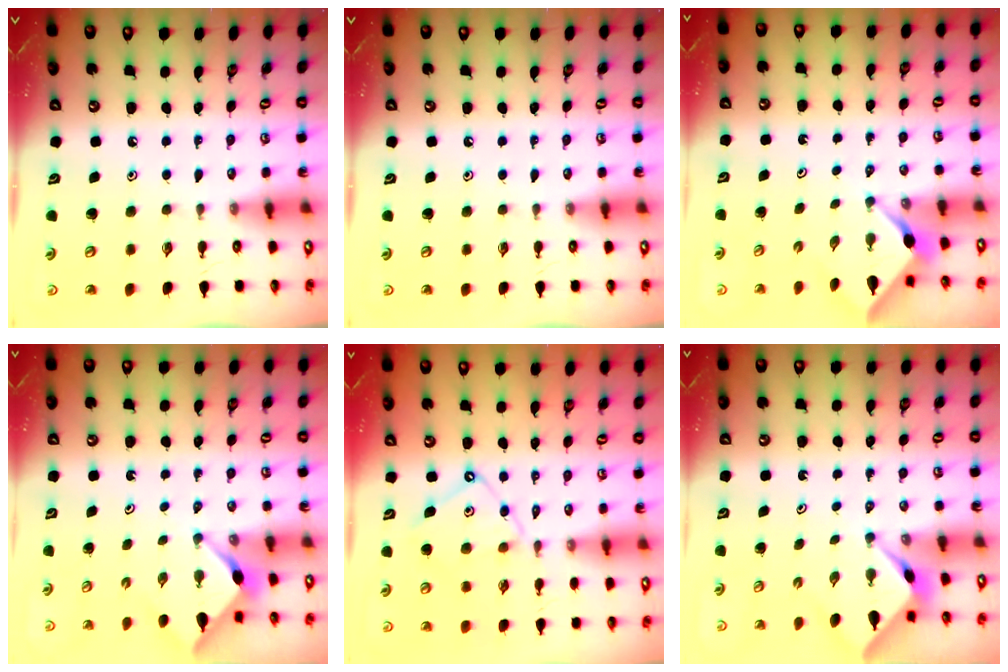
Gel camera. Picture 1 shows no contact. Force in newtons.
{"total": 0.0}
{"total": 2.3, "press": 2.3, "slide": 0.2}
{"total": 2.7, "press": 2.7, "slide": 0.4}
{"total": 9.9, "press": 9.9, "slide": 0.8}
{"total": 2.3, "press": 2.3, "slide": 0.3}